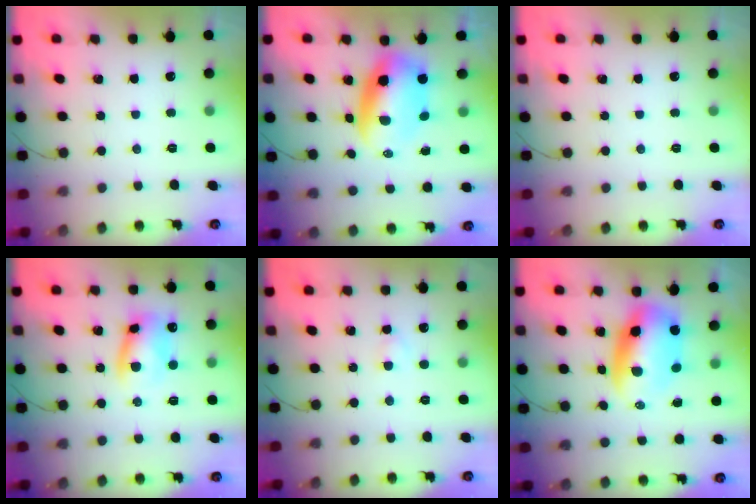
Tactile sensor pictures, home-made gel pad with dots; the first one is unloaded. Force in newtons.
{"total": 8.8, "press": 8.4, "slide": 2.5}
{"total": 0.0}
{"total": 10.3, "press": 10.1, "slide": 1.7}
{"total": 1.5, "press": 1.3, "slide": 0.7}
{"total": 9.9, "press": 9.6, "slide": 2.6}